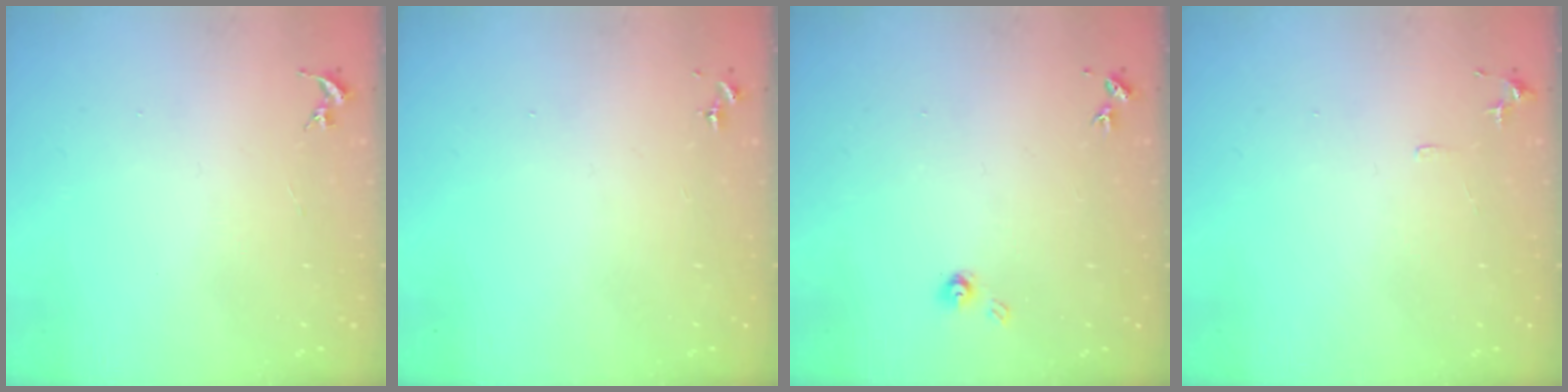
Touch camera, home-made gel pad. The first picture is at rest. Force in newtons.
{"total": 0.0}
{"total": 4.1, "press": 4.1, "slide": 0.4}
{"total": 5.7, "press": 5.6, "slide": 0.6}